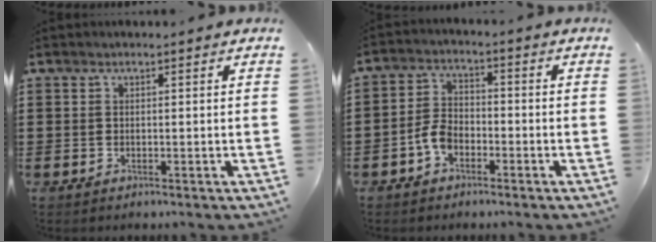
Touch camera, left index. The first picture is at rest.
{"total": 4.6, "force": [-2.4, 2.7, 2.8], "torque": [-0.080, 0.002, -0.053]}